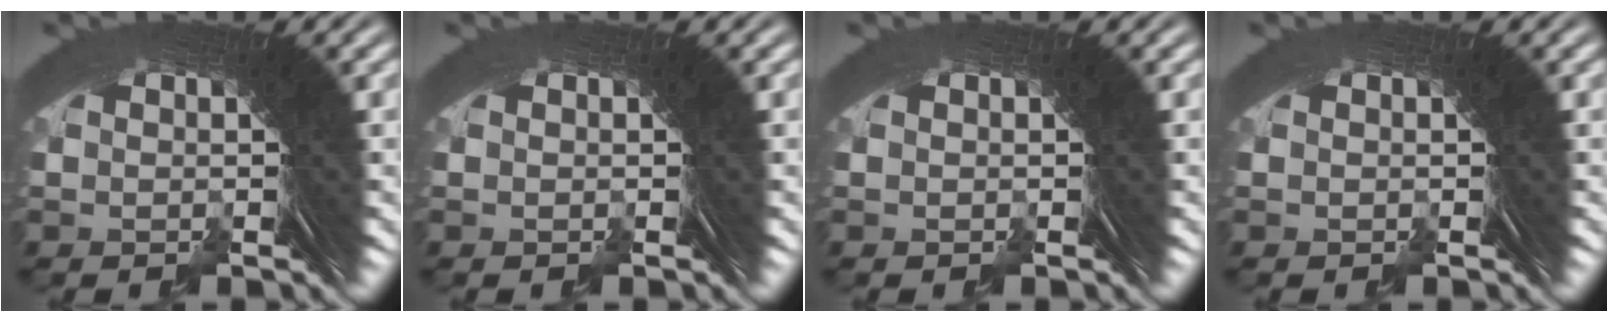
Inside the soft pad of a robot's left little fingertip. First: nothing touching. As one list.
[{"total": 0.0}, {"total": 0.0}, {"total": 0.0}]